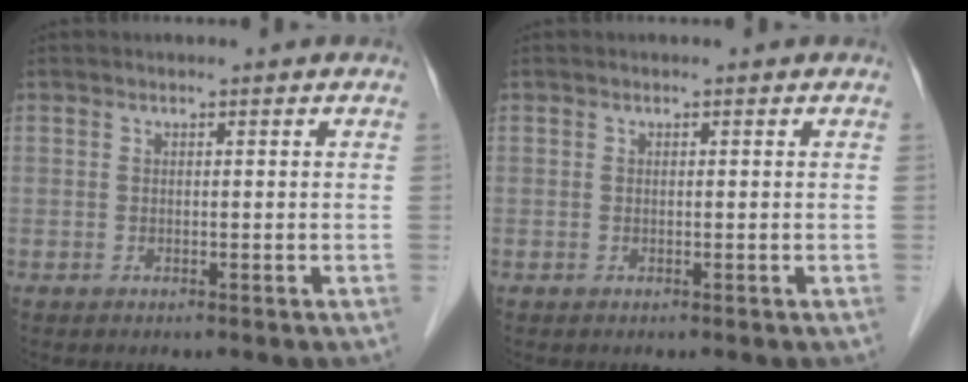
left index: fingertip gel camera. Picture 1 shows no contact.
{"total": 0.0}